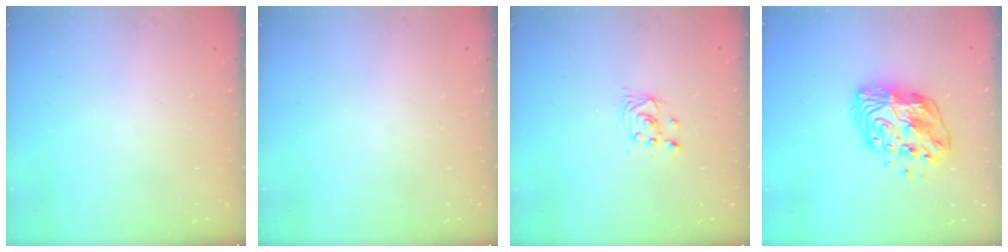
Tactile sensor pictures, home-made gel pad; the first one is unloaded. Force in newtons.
{"total": 0.0}
{"total": 2.2, "press": 2.2, "slide": 0.3}
{"total": 11.9, "press": 11.9, "slide": 0.8}